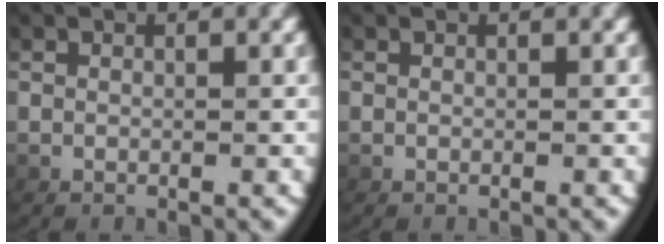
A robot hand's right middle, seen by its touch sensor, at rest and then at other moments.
{"total": 0.0}